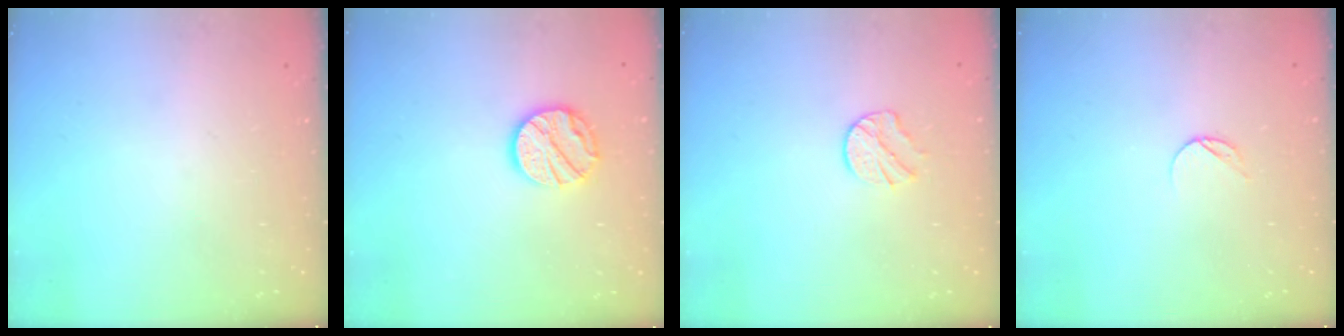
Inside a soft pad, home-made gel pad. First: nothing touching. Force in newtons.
{"total": 11.7, "press": 11.7, "slide": 0.8}
{"total": 6.1, "press": 6.1, "slide": 0.7}
{"total": 4.8, "press": 4.8, "slide": 0.5}